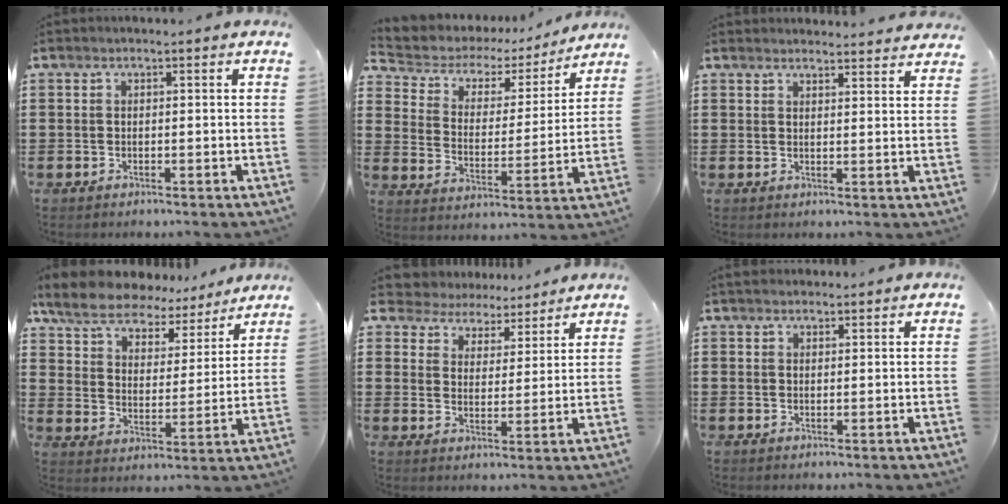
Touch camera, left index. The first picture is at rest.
{"total": 4.1, "force": [3.2, 2.4, 1.0], "torque": [-0.045, -0.021, 0.045]}
{"total": 2.7, "force": [2.7, 0.0, 0.1], "torque": [-0.002, -0.013, 0.050]}
{"total": 7.7, "force": [7.1, 2.2, 2.0], "torque": [-0.075, -0.037, 0.127]}
{"total": 5.1, "force": [4.8, 1.7, -0.3], "torque": [-0.026, -0.024, 0.086]}
{"total": 1.4, "force": [1.2, 0.6, 0.2], "torque": [-0.006, 0.004, 0.025]}